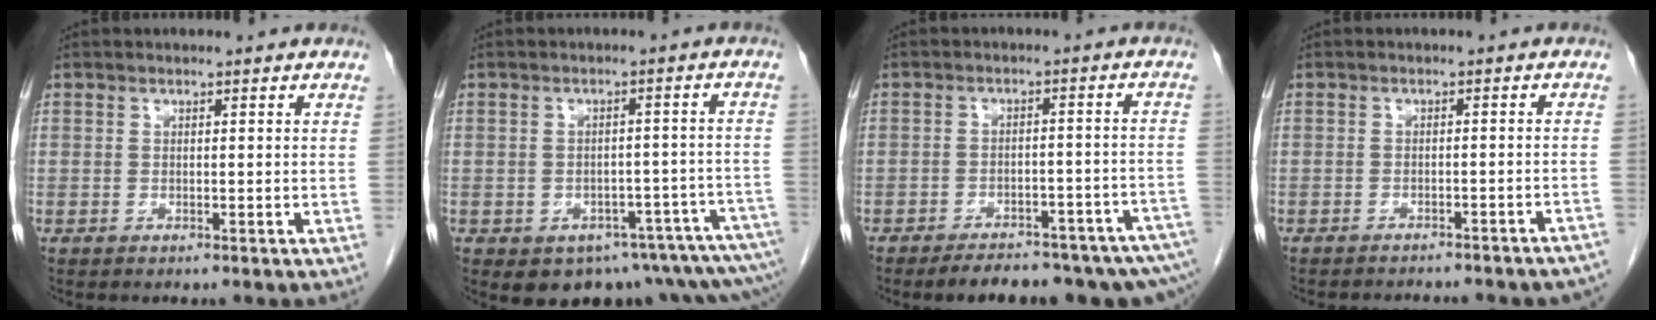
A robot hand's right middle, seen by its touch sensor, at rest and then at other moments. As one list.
[{"total": 13.4, "force": [-11.7, 3.5, 5.5], "torque": [-0.008, 0.027, -0.127]}, {"total": 15.8, "force": [-13.1, 3.3, 8.3], "torque": [-0.068, 0.020, -0.161]}, {"total": 13.0, "force": [-12.1, 2.5, 3.8], "torque": [-0.049, 0.013, -0.123]}]